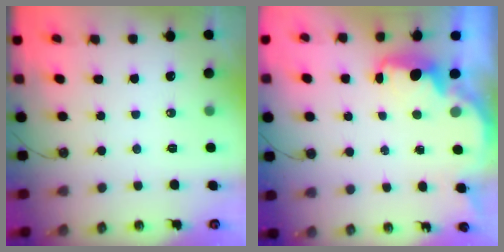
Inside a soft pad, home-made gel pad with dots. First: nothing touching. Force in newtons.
{"total": 2.4, "press": 2.3, "slide": 0.8}